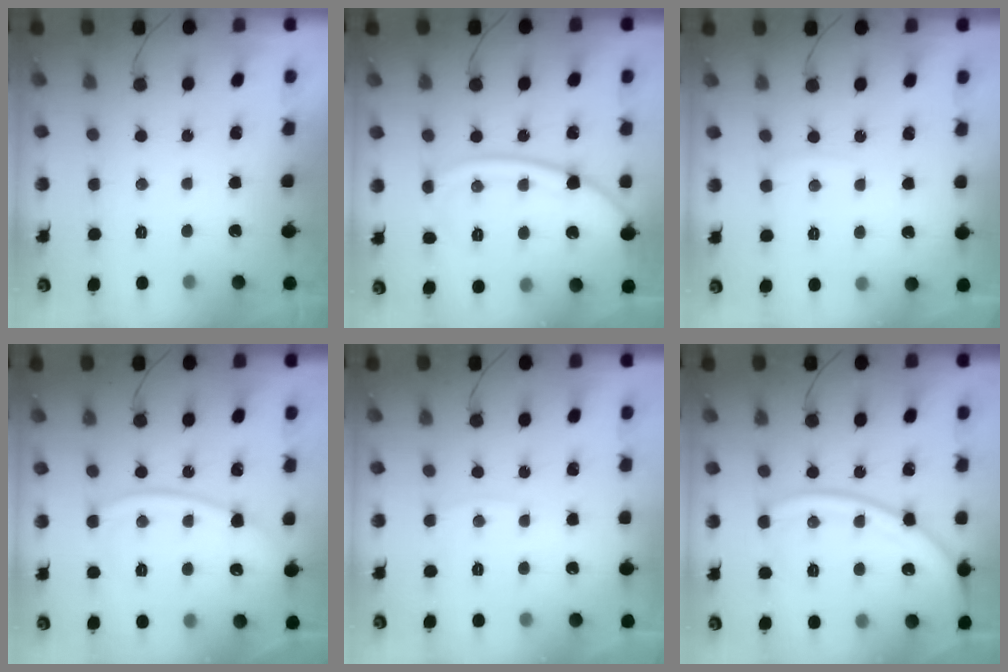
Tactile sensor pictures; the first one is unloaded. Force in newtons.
{"total": 15.2, "press": 15.1, "slide": 1.4}
{"total": 3.6, "press": 3.6, "slide": 0.4}
{"total": 10.8, "press": 10.8, "slide": 0.7}
{"total": 4.5, "press": 4.4, "slide": 0.5}
{"total": 15.7, "press": 15.6, "slide": 2.0}